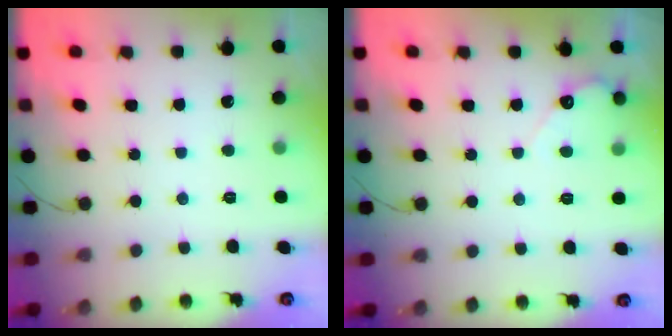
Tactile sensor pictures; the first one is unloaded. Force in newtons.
{"total": 3.1, "press": 3.0, "slide": 0.2}